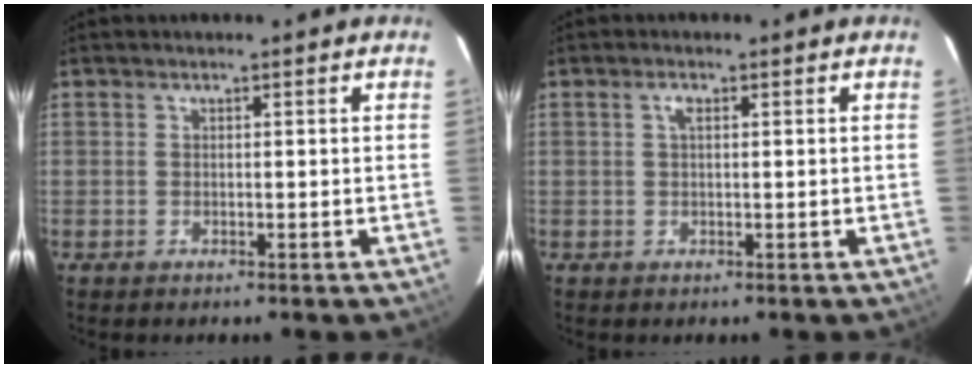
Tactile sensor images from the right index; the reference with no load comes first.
{"total": 1.3, "force": [0.4, 0.5, 1.1], "torque": [-0.024, 0.005, 0.005]}